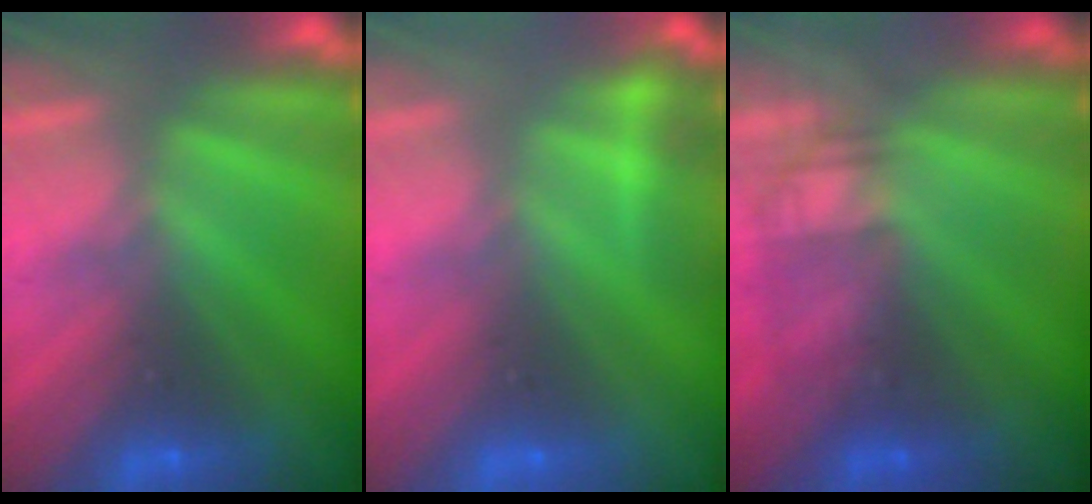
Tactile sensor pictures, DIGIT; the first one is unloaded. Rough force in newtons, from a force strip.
{"total": 2.9}
{"total": 2.2}